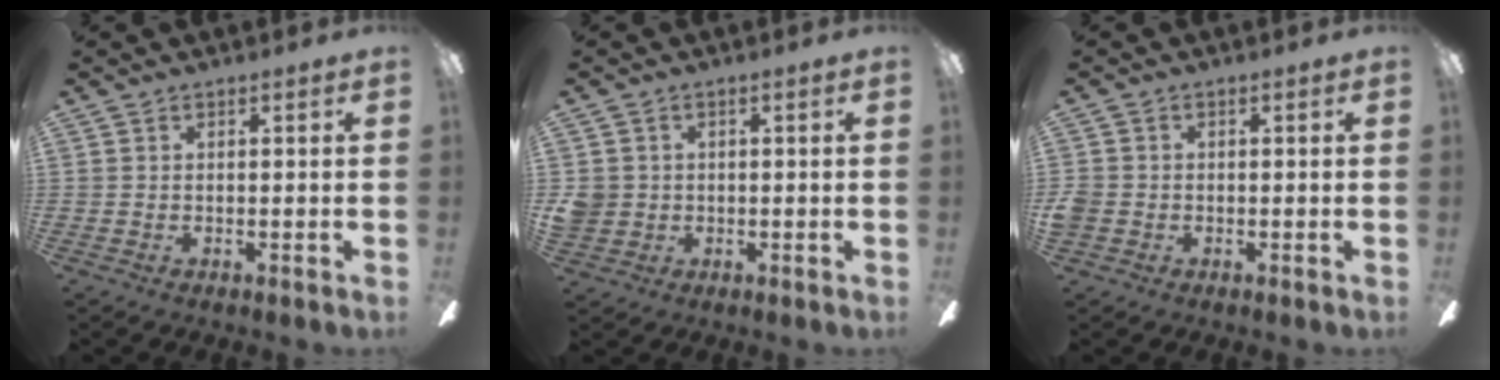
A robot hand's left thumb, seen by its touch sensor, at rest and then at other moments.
{"total": 3.8, "force": [0.2, 3.7, 0.7], "torque": [-0.018, 0.005, 0.004]}
{"total": 2.3, "force": [-0.6, 2.0, 0.7], "torque": [-0.011, 0.005, -0.011]}